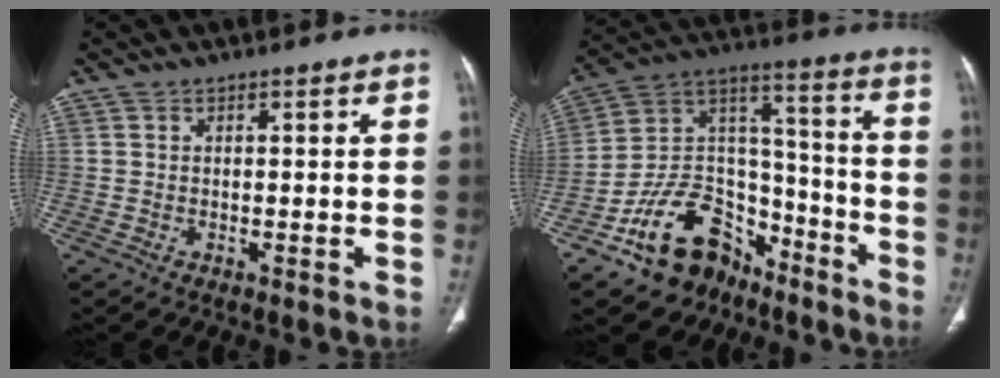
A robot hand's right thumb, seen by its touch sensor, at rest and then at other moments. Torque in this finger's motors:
{"motor_torque": [0.39, 0.37, 1.48, -1.30, 0.36]}